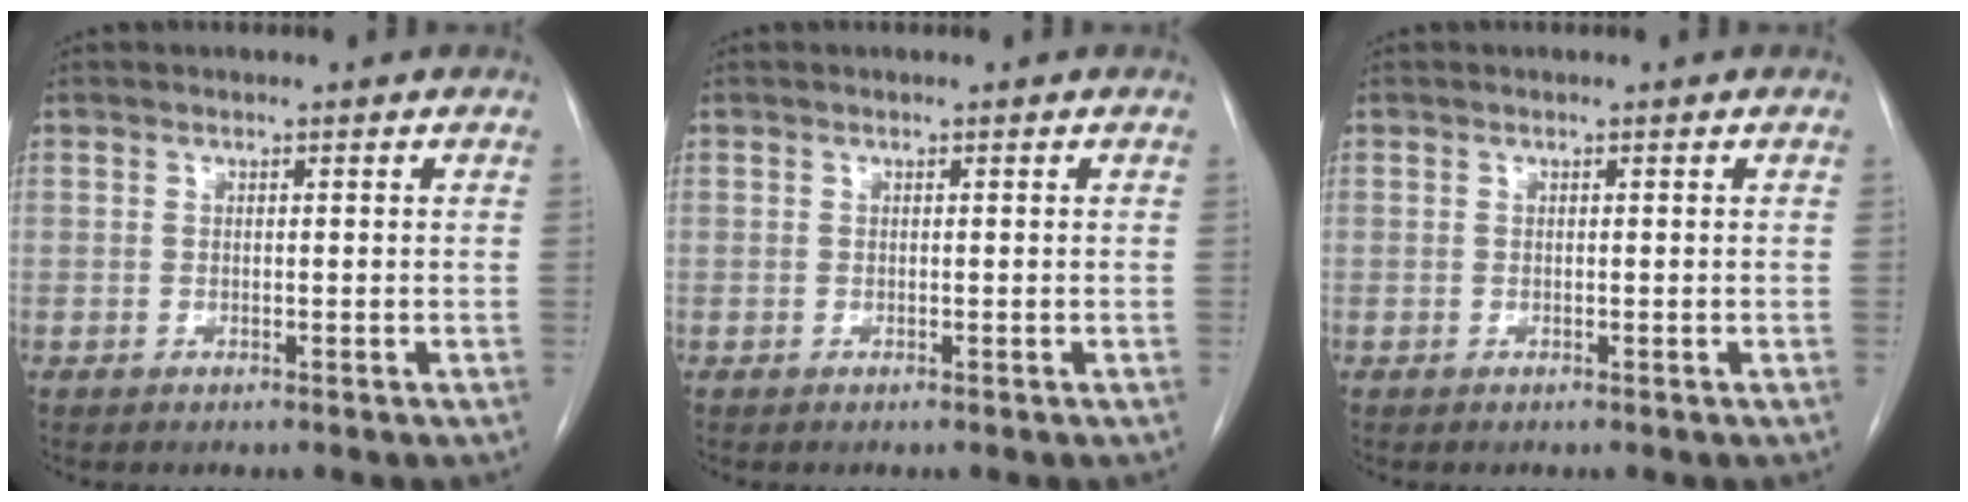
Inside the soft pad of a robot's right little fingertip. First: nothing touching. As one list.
[{"total": 0.0}, {"total": 0.0}]